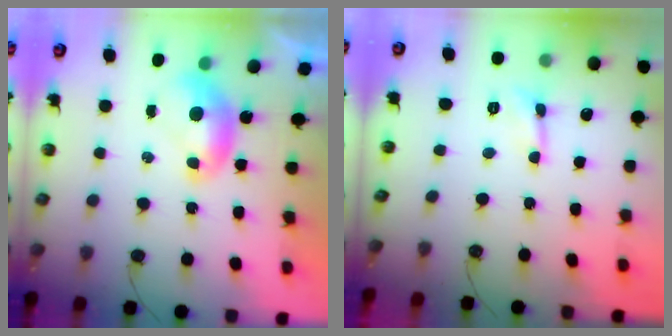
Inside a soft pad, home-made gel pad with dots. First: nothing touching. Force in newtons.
{"total": 1.7, "press": 1.7, "slide": 0.5}